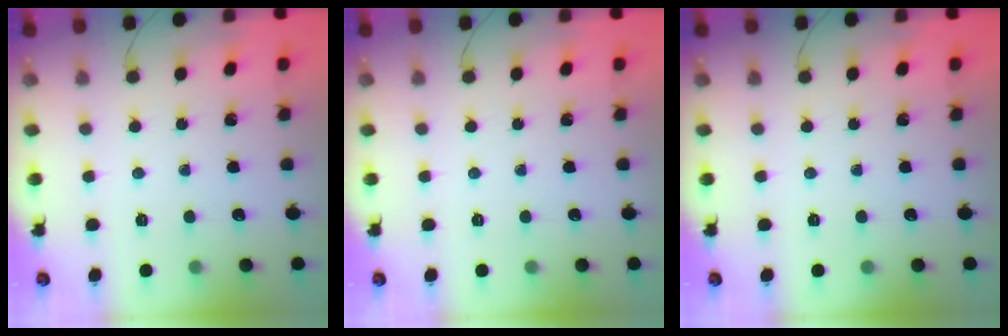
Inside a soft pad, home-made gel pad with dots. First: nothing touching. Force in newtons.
{"total": 0.0}
{"total": 0.0}